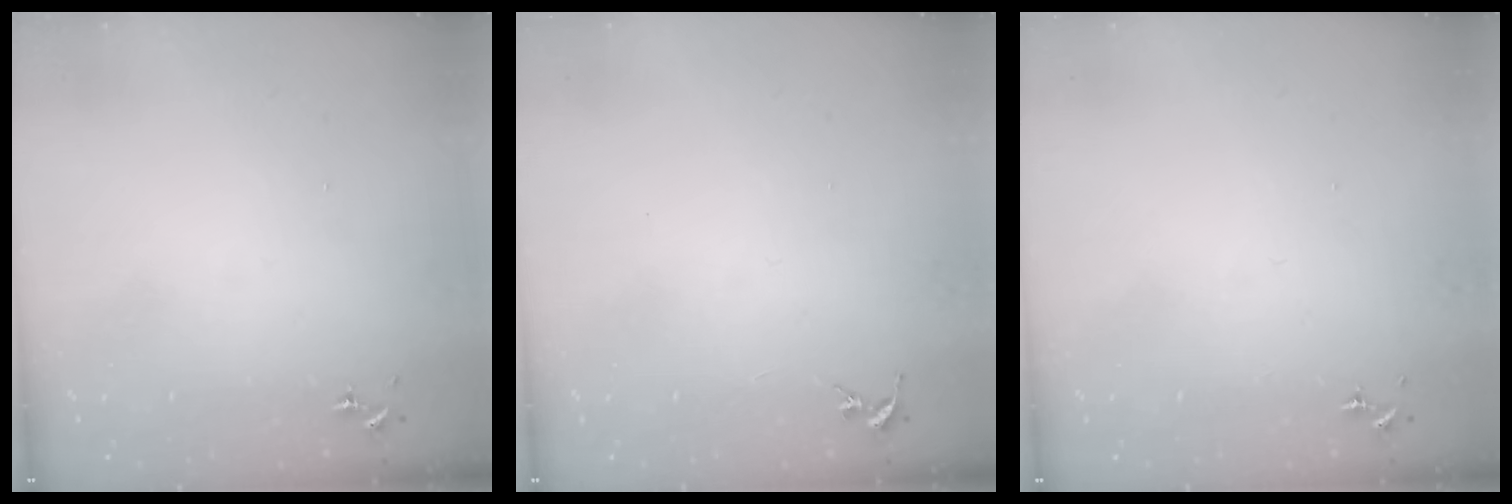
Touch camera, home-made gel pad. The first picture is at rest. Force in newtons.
{"total": 0.0}
{"total": 0.0}